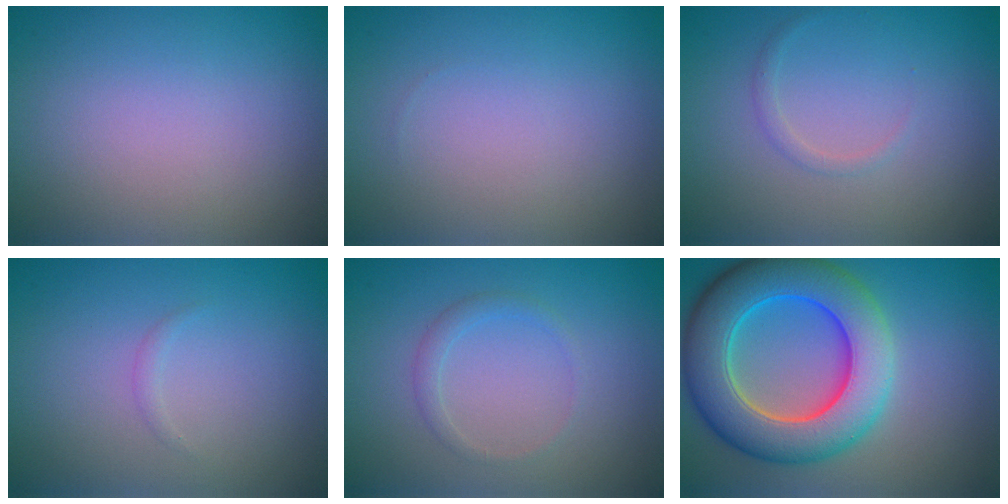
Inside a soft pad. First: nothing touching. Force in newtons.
{"total": 0.0}
{"total": 0.8, "press": 0.8, "slide": 0.0}
{"total": 0.5, "press": 0.5, "slide": 0.0}
{"total": 1.3, "press": 1.3, "slide": 0.0}
{"total": 10.3, "press": 10.3, "slide": 0.6}